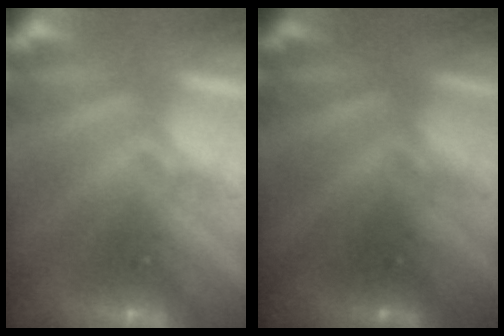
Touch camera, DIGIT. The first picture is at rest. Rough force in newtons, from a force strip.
{"total": 2.4}